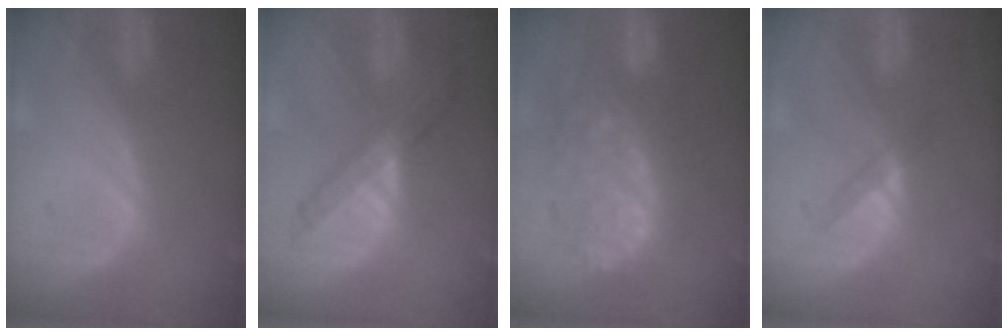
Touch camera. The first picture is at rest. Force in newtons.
{"total": 7.2, "press": 6.3, "slide": 3.3}
{"total": 11.1, "press": 11.0, "slide": 1.2}
{"total": 2.3, "press": 2.0, "slide": 1.0}